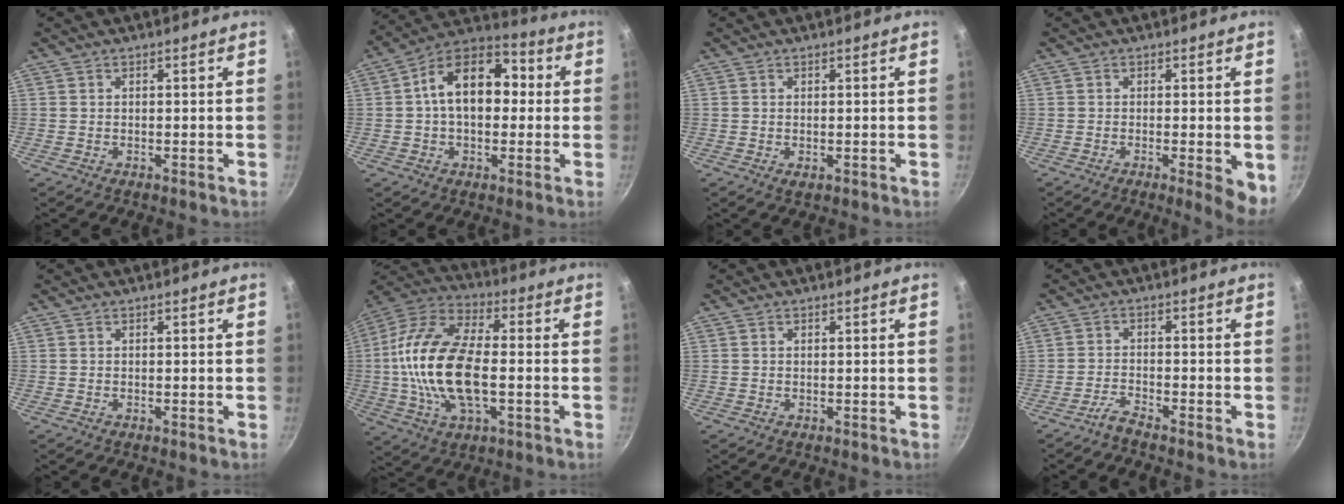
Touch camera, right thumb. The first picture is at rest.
{"total": 15.8, "force": [1.4, 10.5, 11.8], "torque": [-0.142, 0.038, 0.000]}
{"total": 1.0, "force": [-0.1, 0.5, 0.8], "torque": [-0.013, -0.003, -0.001]}
{"total": 5.3, "force": [-1.2, 1.2, 5.1], "torque": [-0.058, -0.005, -0.014]}
{"total": 0.0}
{"total": 20.8, "force": [-1.5, 10.4, 17.9], "torque": [-0.344, 0.031, -0.041]}
{"total": 0.0}
{"total": 2.5, "force": [-2.3, 0.0, 1.0], "torque": [-0.029, 0.018, -0.051]}